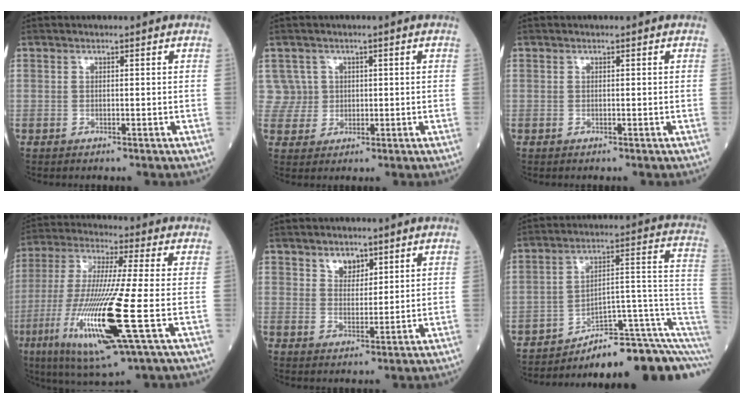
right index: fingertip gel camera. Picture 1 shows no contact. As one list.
[{"total": 3.9, "force": [1.3, 3.7, -0.3], "torque": [0.019, 0.011, 0.025]}, {"total": 0.0}, {"total": 18.2, "force": [-5.4, 0.5, 17.3], "torque": [-0.374, -0.036, -0.102]}, {"total": 3.4, "force": [2.3, 1.9, 1.4], "torque": [-0.025, -0.003, 0.044]}, {"total": 14.0, "force": [-9.6, 2.3, 10.0], "torque": [-0.087, 0.083, -0.133]}]